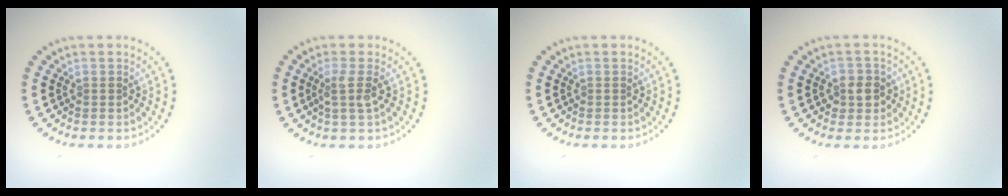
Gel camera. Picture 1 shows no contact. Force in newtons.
{"total": 1.8, "press": 1.3, "slide": 1.3}
{"total": 0.0}
{"total": 2.1, "press": 1.9, "slide": 0.9}